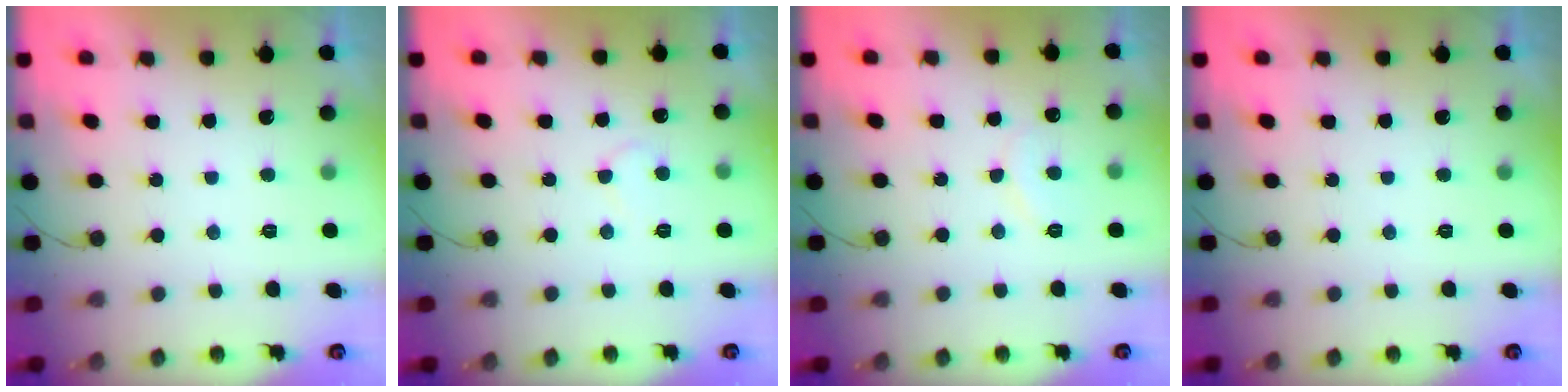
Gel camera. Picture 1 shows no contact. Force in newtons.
{"total": 4.9, "press": 4.9, "slide": 0.5}
{"total": 6.8, "press": 6.8, "slide": 0.4}
{"total": 0.0}